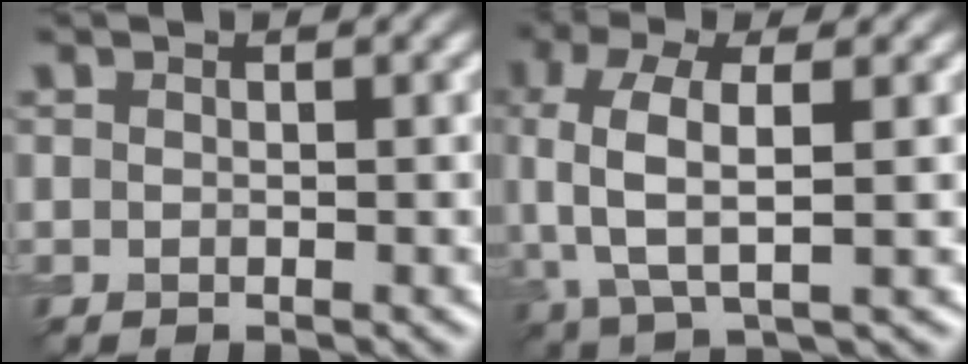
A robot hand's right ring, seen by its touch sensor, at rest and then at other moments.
{"total": 6.4, "force": [0.7, 3.0, 5.6], "torque": [-0.132, 0.006, 0.011]}